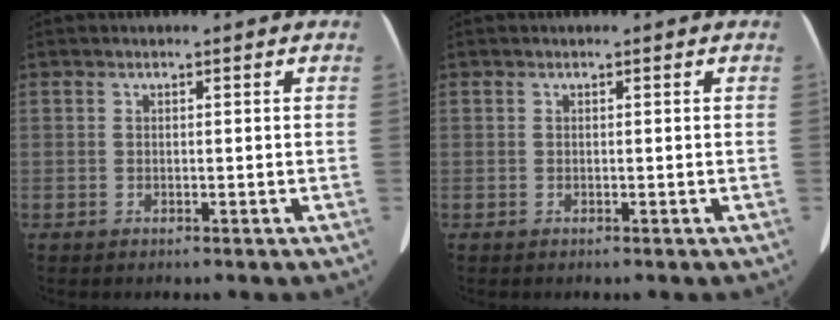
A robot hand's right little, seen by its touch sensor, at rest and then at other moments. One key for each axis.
{"total": 0.0}